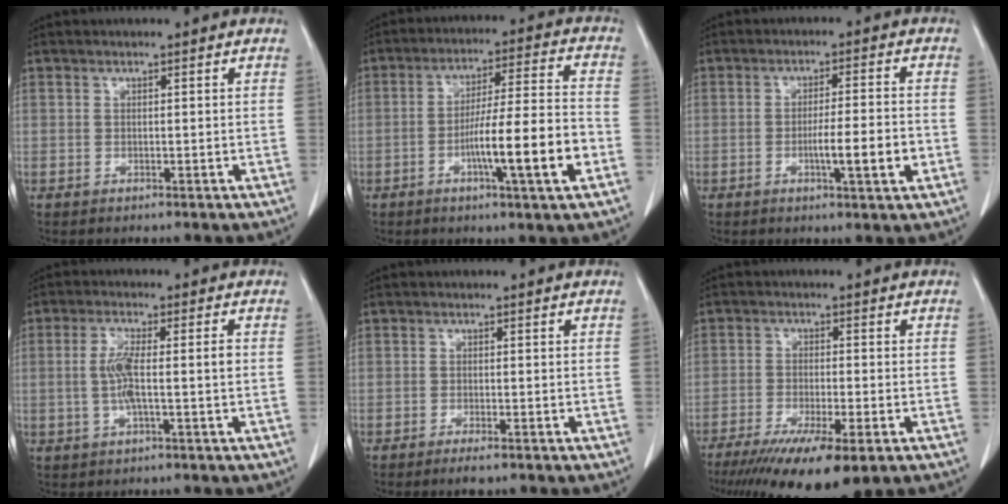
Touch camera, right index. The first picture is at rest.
{"total": 13.1, "force": [-4.4, 0.1, 12.4], "torque": [-0.201, 0.001, -0.072]}
{"total": 6.9, "force": [-2.0, 0.2, 6.6], "torque": [-0.101, -0.005, -0.031]}
{"total": 5.6, "force": [-0.5, 0.5, 5.6], "torque": [-0.114, 0.004, -0.009]}
{"total": 2.0, "force": [-1.5, 0.2, 1.3], "torque": [-0.021, -0.003, -0.022]}
{"total": 13.0, "force": [-8.5, 1.8, 9.7], "torque": [-0.149, -0.032, -0.134]}